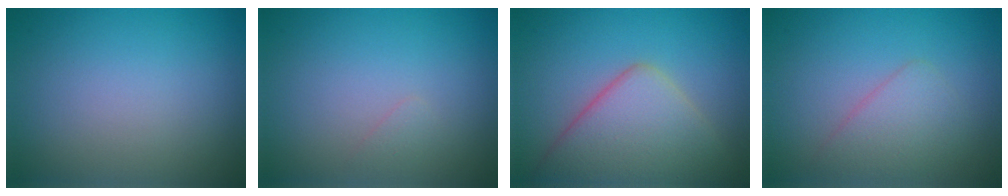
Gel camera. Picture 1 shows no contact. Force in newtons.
{"total": 0.6, "press": 0.6, "slide": 0.1}
{"total": 6.9, "press": 6.9, "slide": 0.5}
{"total": 2.4, "press": 2.4, "slide": 0.2}